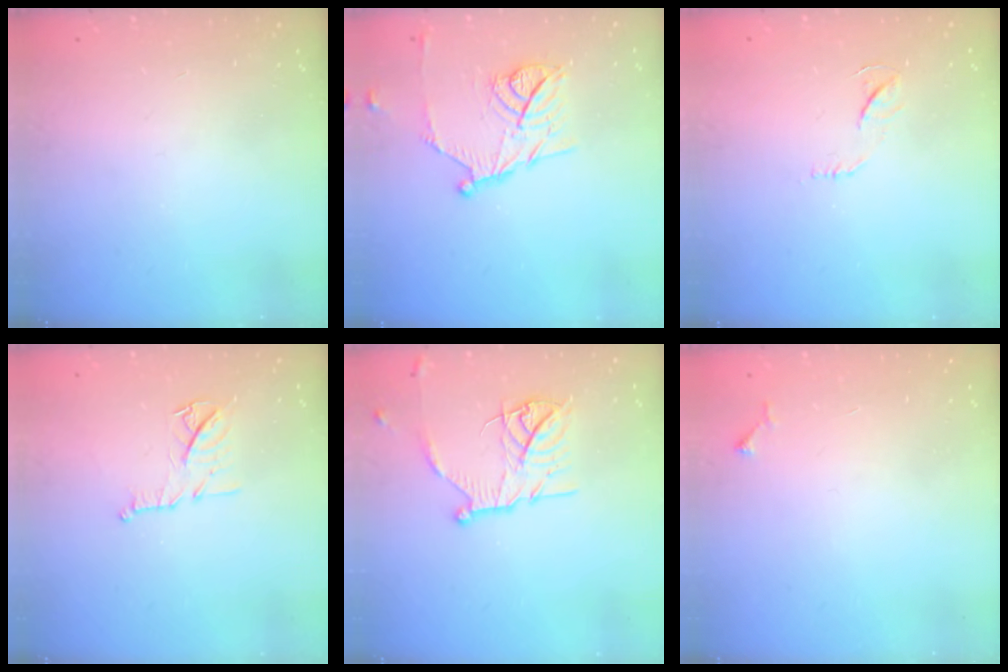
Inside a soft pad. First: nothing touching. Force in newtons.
{"total": 13.2, "press": 13.2, "slide": 0.3}
{"total": 6.1, "press": 6.1, "slide": 0.3}
{"total": 11.0, "press": 11.0, "slide": 0.1}
{"total": 14.2, "press": 14.2, "slide": 1.2}
{"total": 4.5, "press": 4.5, "slide": 0.6}